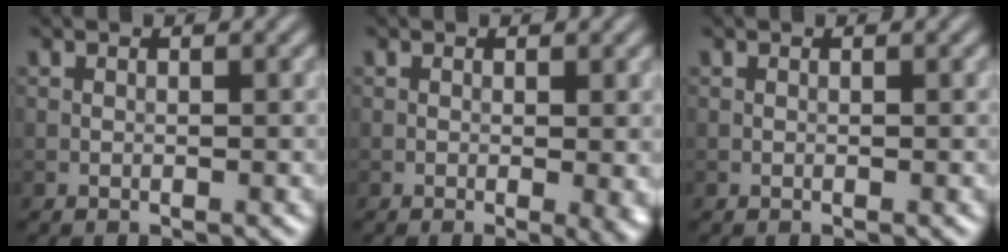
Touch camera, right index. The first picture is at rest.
{"total": 2.4, "force": [-0.3, 0.4, 2.3], "torque": [-0.030, -0.007, -0.005]}
{"total": 0.0}